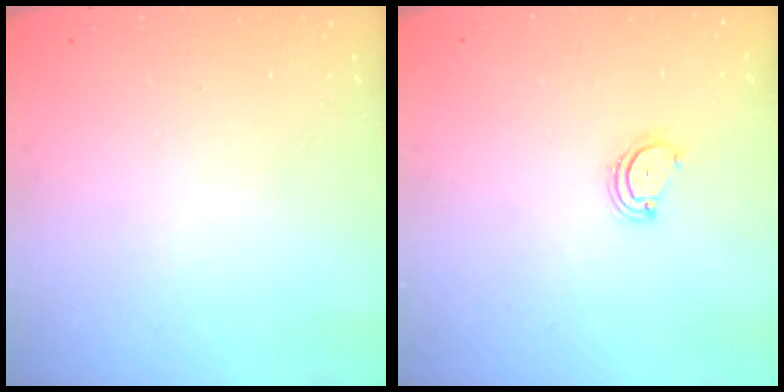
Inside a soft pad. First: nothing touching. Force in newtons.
{"total": 3.0, "press": 3.0, "slide": 0.4}